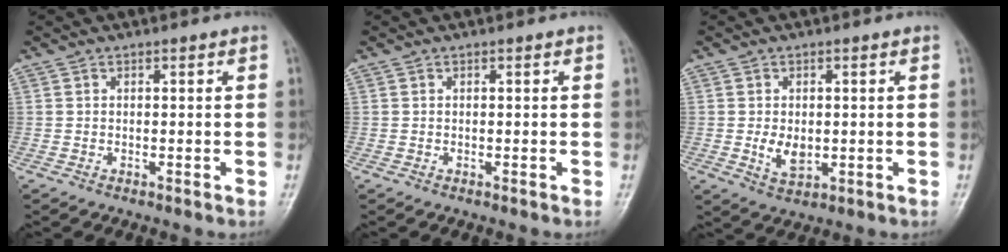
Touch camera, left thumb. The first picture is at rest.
{"total": 0.0}
{"total": 4.7, "force": [-0.3, 3.0, 3.6], "torque": [-0.054, -0.008, 0.004]}